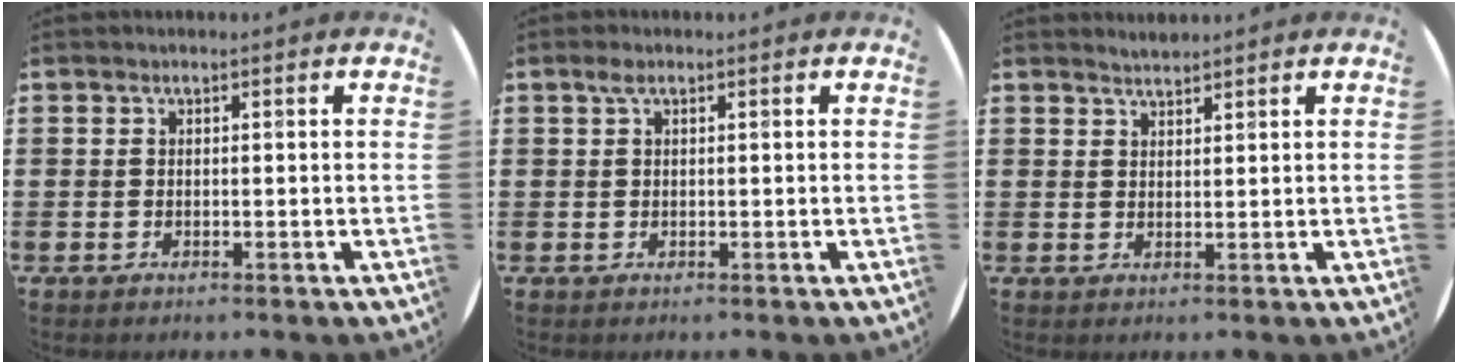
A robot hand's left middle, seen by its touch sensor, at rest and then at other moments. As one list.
[{"total": 1.1, "force": [0.5, 0.4, 0.9], "torque": [-0.018, 0.006, 0.008]}, {"total": 1.6, "force": [1.6, 0.1, -0.2], "torque": [0.001, 0.002, 0.032]}]